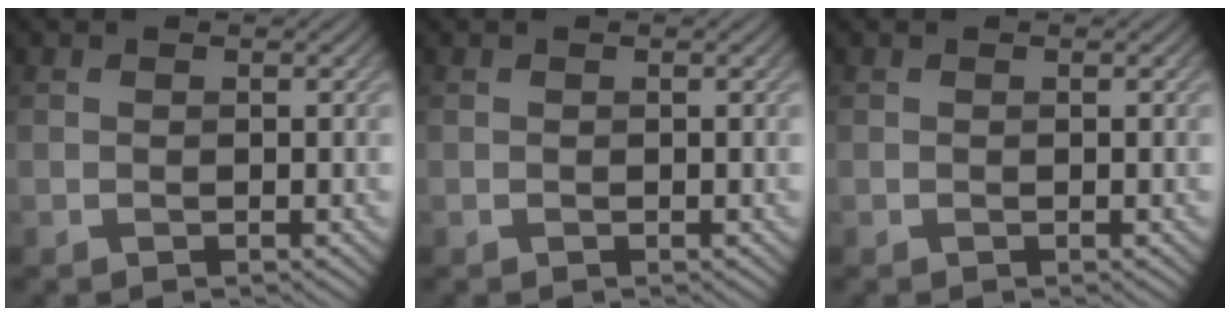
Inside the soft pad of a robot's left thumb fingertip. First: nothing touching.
{"total": 0.0}
{"total": 0.0}